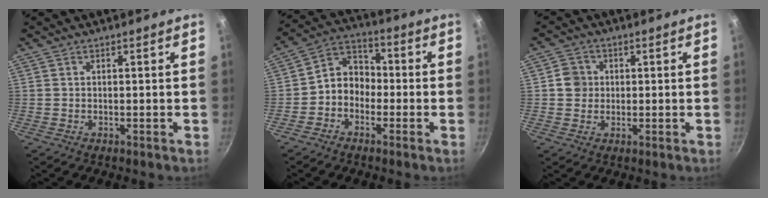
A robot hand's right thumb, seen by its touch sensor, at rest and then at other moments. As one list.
[{"total": 7.6, "force": [-2.0, 6.2, 3.9], "torque": [-0.031, 0.039, -0.056]}, {"total": 4.0, "force": [0.3, 3.8, 1.2], "torque": [0.005, 0.007, -0.001]}]